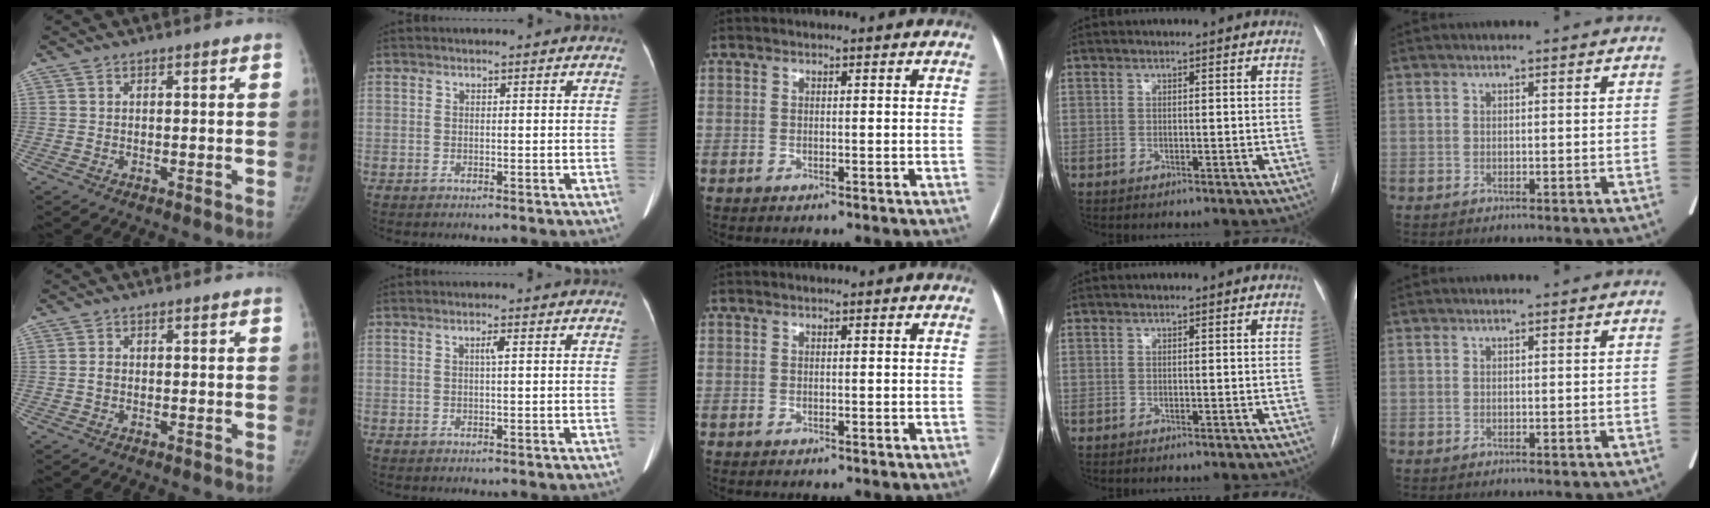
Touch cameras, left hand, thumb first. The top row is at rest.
{"thumb": {"total": 1.0, "force": [-0.2, 0.8, 0.6], "torque": [-0.007, 0.002, -0.006]}, "index": {"total": 1.1, "force": [0.2, 0.0, 1.0], "torque": [-0.021, 0.001, 0.003]}}